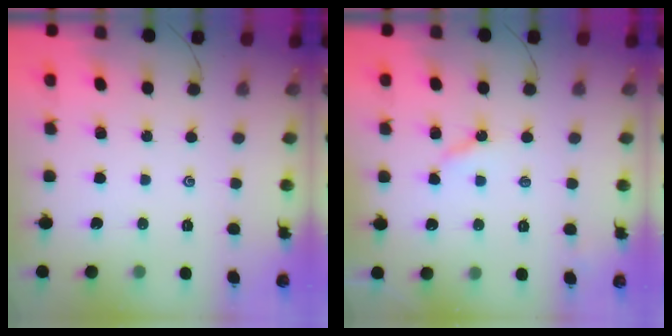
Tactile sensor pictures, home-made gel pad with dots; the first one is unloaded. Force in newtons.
{"total": 4.7, "press": 4.7, "slide": 0.4}